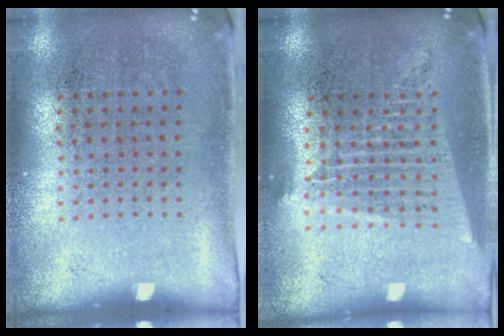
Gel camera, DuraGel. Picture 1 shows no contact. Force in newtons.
{"total": 1.8, "press": 1.6, "slide": 0.9}